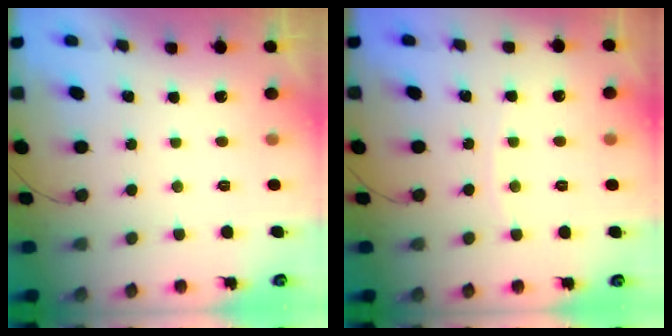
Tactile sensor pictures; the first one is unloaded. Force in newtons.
{"total": 2.3, "press": 2.3, "slide": 0.3}